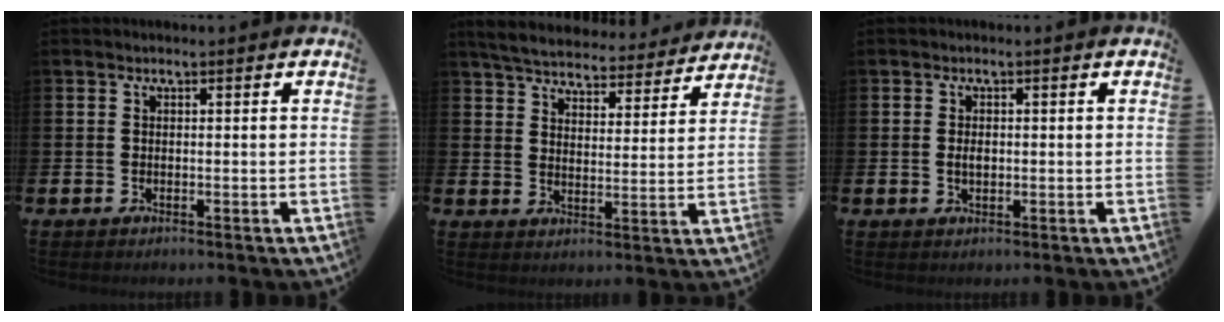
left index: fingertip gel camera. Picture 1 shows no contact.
{"total": 5.8, "force": [5.7, 1.0, 1.0], "torque": [-0.041, -0.039, 0.097]}
{"total": 1.4, "force": [0.0, 0.9, 1.1], "torque": [-0.007, 0.000, -0.005]}